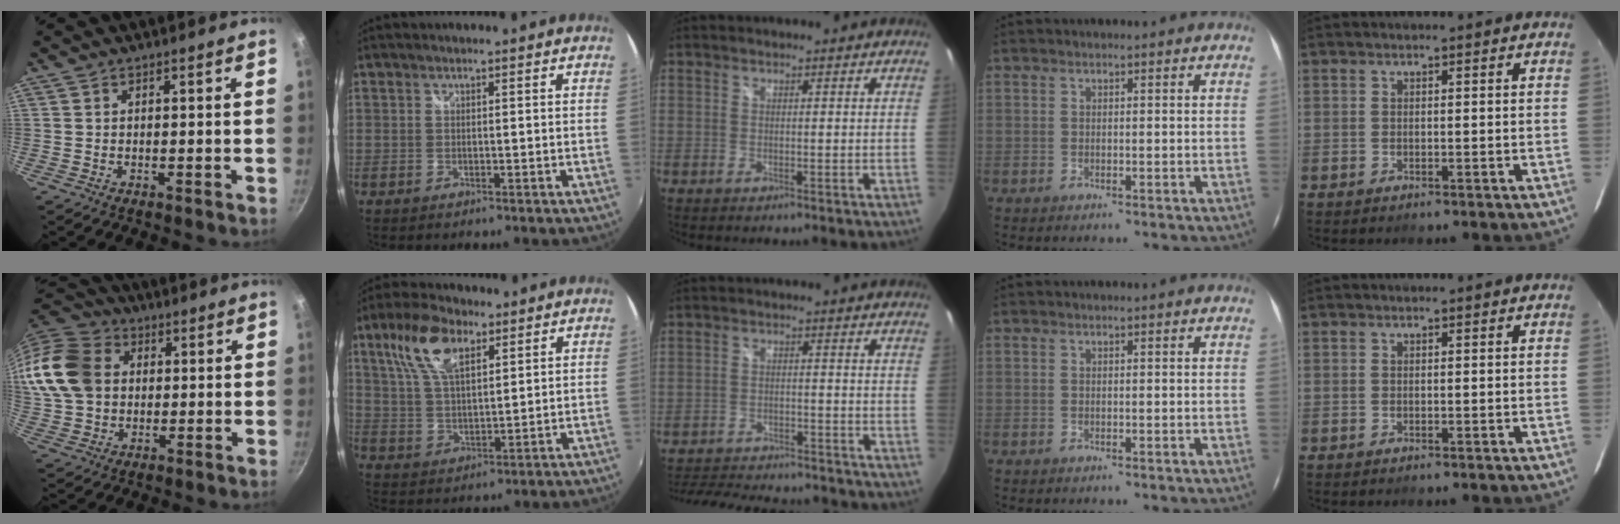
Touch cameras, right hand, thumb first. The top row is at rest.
{"thumb": {"total": 19.9, "force": [3.1, 16.0, 11.3], "torque": [-0.241, 0.028, 0.051]}, "index": {"total": 11.0, "force": [5.8, 4.8, 8.0], "torque": [-0.160, 0.021, 0.113]}, "middle": {"total": 18.5, "force": [-16.0, 5.5, 7.5], "torque": [-0.158, -0.010, -0.220]}}